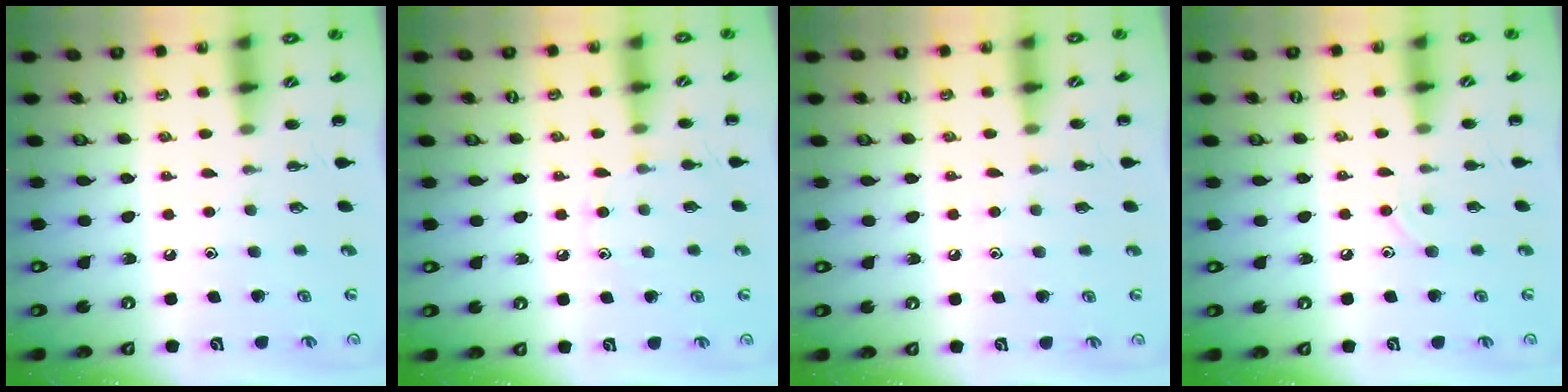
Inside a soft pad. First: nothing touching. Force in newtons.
{"total": 7.1, "press": 6.8, "slide": 1.8}
{"total": 4.4, "press": 4.1, "slide": 1.6}
{"total": 4.8, "press": 4.6, "slide": 1.5}